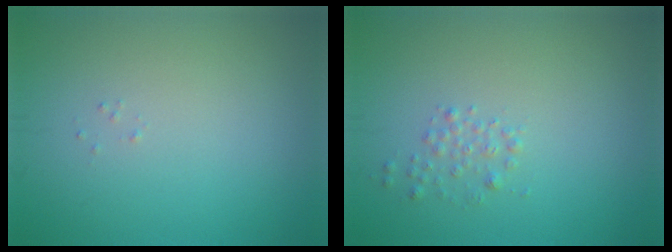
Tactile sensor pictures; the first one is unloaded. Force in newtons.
{"total": 1.1, "press": 1.1, "slide": 0.0}